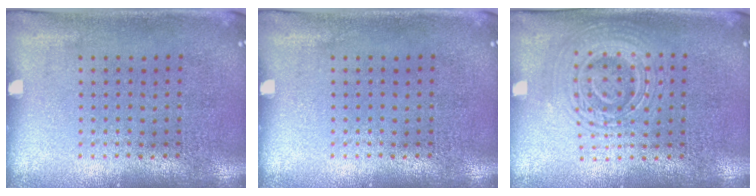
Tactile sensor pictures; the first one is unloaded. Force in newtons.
{"total": 0.0}
{"total": 2.7, "press": 2.7, "slide": 0.5}